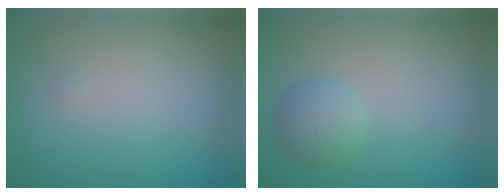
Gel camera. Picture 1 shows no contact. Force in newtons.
{"total": 2.3, "press": 2.3, "slide": 0.1}